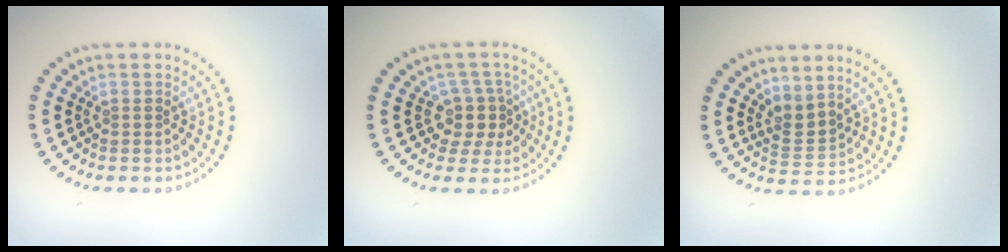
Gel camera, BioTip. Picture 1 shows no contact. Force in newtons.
{"total": 2.9, "press": 2.3, "slide": 1.8}
{"total": 2.2, "press": 1.5, "slide": 1.7}